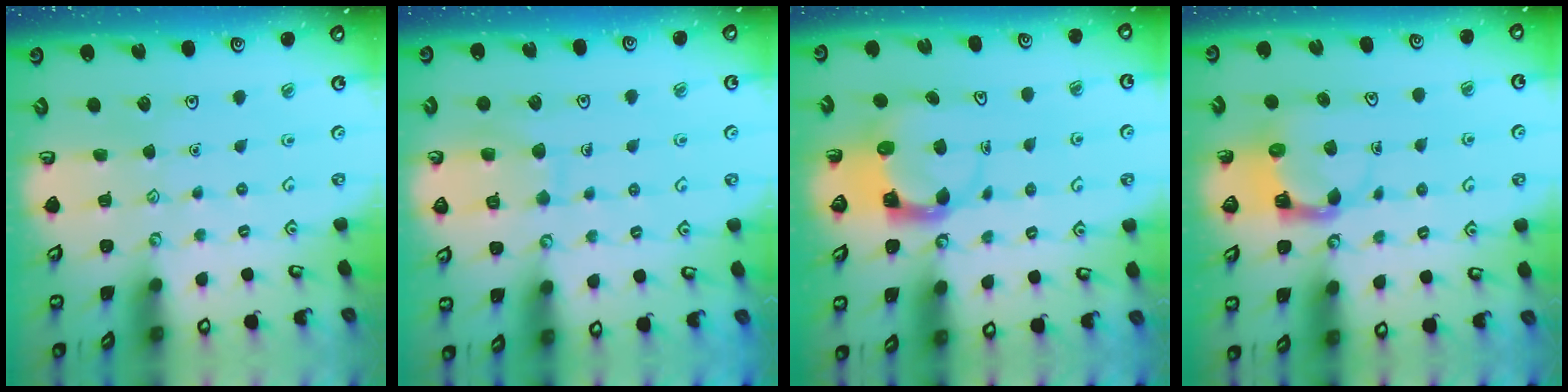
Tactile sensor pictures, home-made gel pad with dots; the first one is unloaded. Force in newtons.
{"total": 8.4, "press": 8.3, "slide": 0.6}
{"total": 3.6, "press": 3.5, "slide": 0.5}
{"total": 4.6, "press": 4.6, "slide": 0.1}